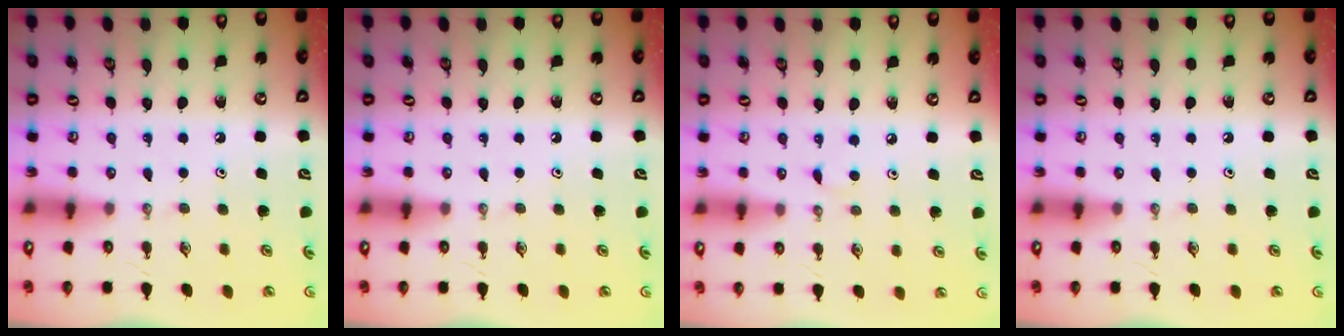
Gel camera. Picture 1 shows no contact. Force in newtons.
{"total": 0.0}
{"total": 2.7, "press": 2.7, "slide": 0.4}
{"total": 0.0}